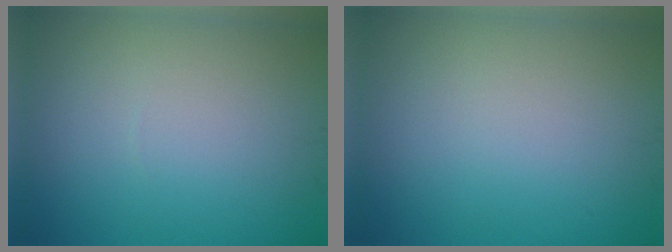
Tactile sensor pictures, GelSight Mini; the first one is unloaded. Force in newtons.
{"total": 0.0}